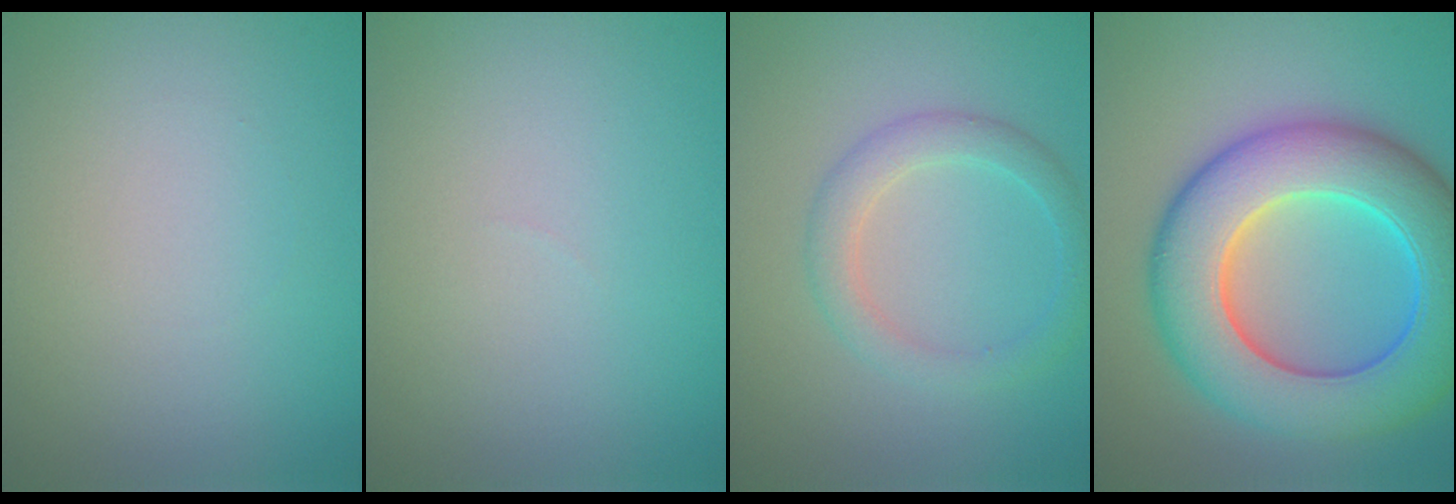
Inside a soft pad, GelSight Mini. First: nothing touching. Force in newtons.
{"total": 0.0}
{"total": 2.8, "press": 2.8, "slide": 0.0}
{"total": 12.0, "press": 12.0, "slide": 0.2}